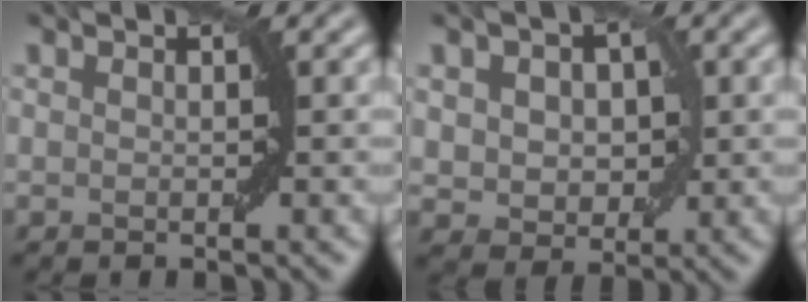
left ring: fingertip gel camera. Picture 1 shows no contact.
{"total": 4.9, "force": [0.8, 3.7, 3.2], "torque": [-0.049, 0.011, 0.002]}